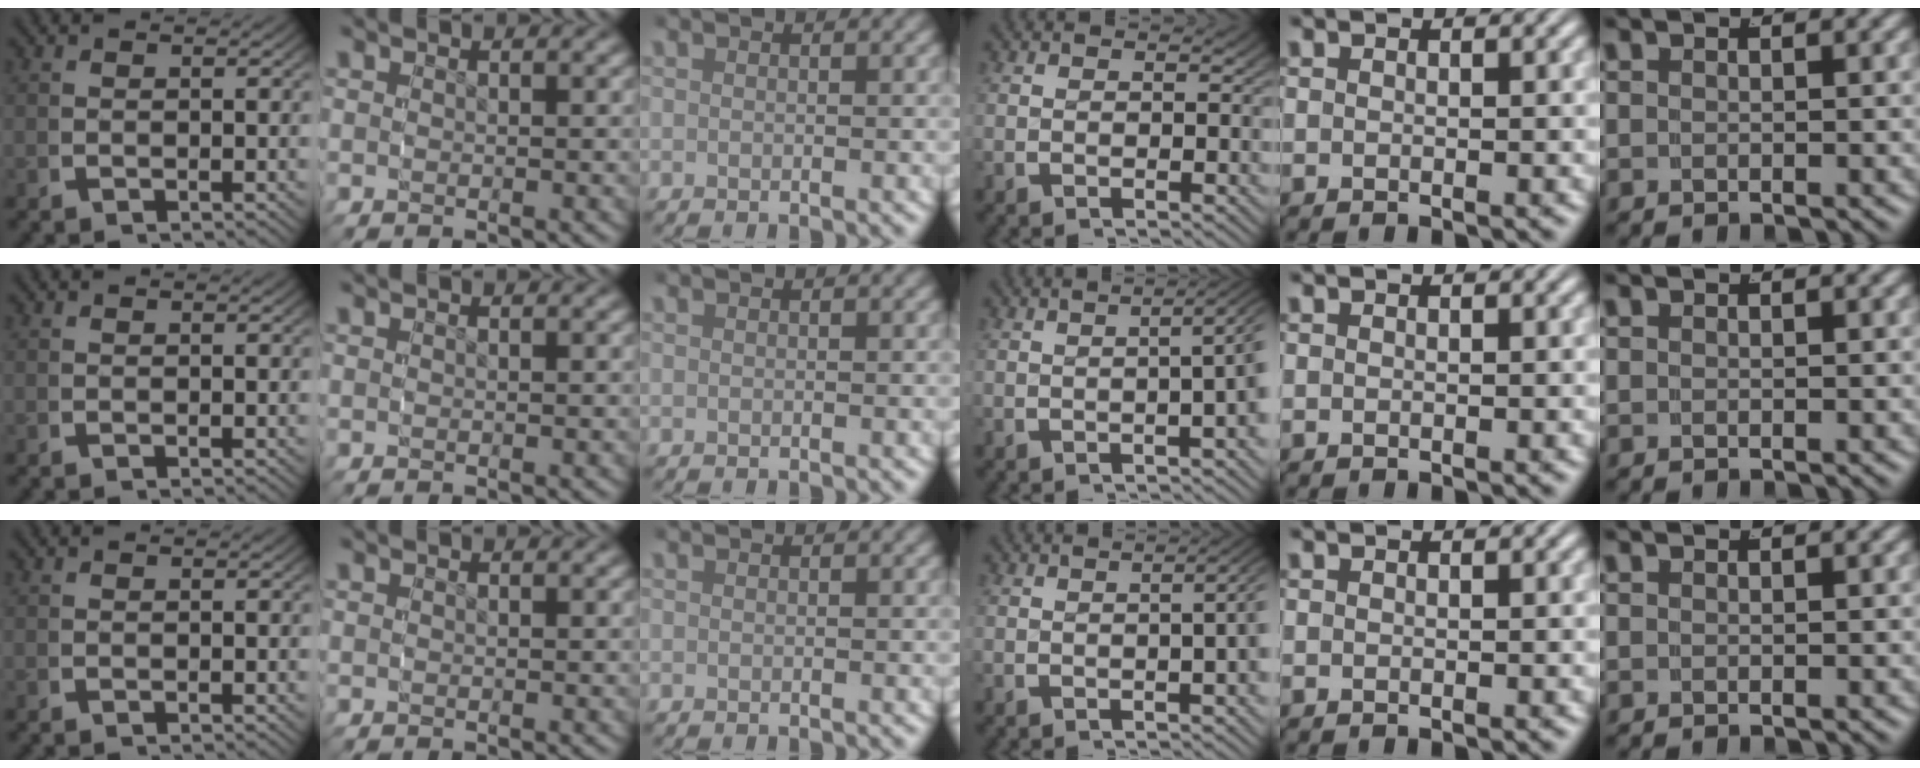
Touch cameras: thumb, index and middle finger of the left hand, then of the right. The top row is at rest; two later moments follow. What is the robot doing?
{"motion": "grasp_and_lifting", "object": "dispenser bottle"}